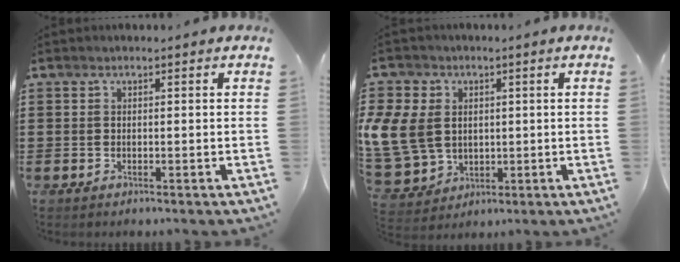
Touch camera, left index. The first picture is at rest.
{"total": 9.0, "force": [1.4, 7.6, 4.6], "torque": [-0.145, 0.017, 0.025]}